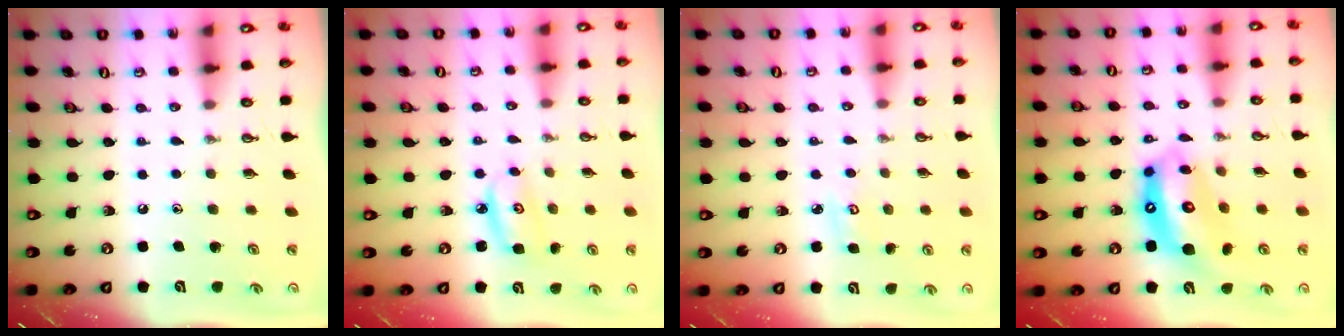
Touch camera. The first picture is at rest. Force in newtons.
{"total": 5.0, "press": 4.9, "slide": 0.3}
{"total": 4.1, "press": 4.1, "slide": 0.3}
{"total": 13.4, "press": 13.3, "slide": 1.1}